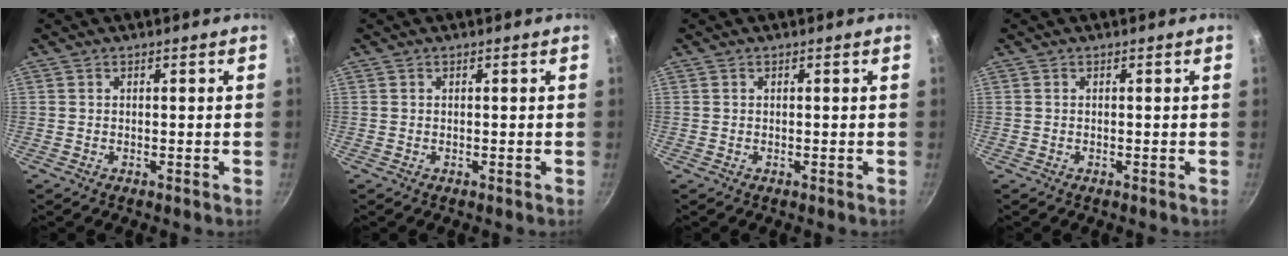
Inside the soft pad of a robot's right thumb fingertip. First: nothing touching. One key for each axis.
{"total": 0.0}
{"total": 0.0}
{"total": 0.0}